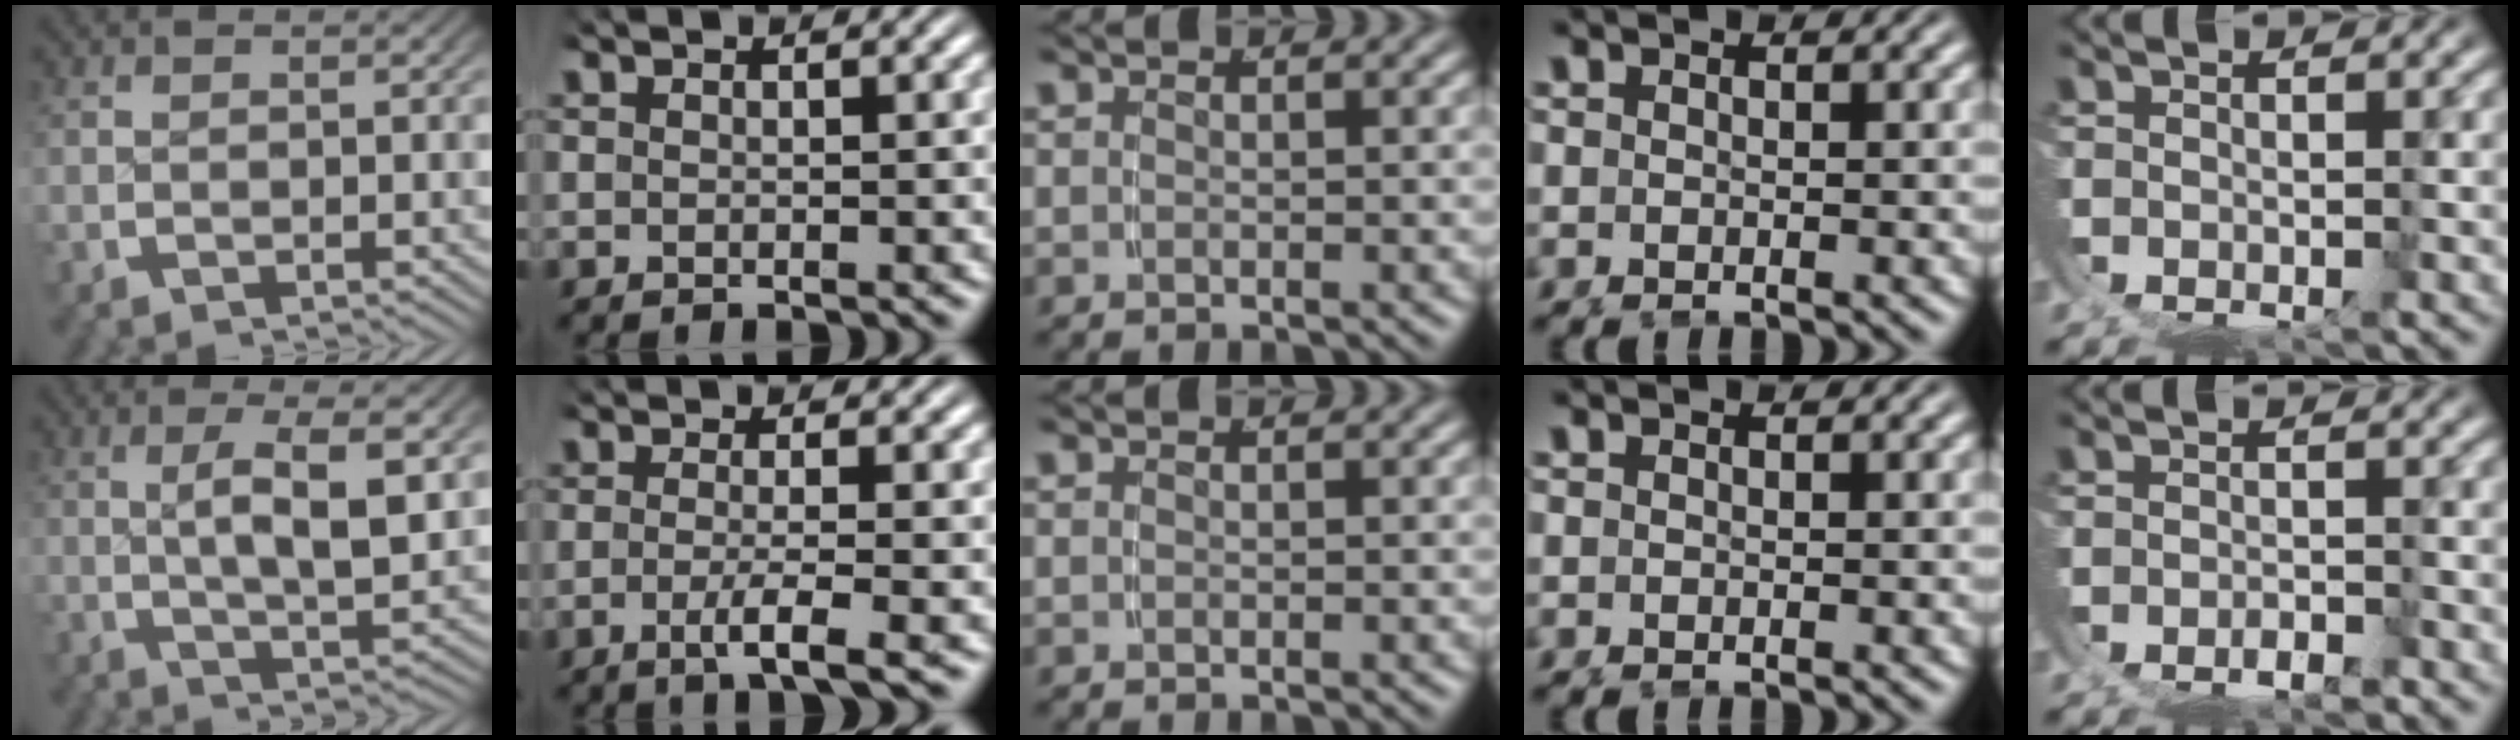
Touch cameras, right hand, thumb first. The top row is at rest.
{"thumb": {"total": 5.7, "force": [0.9, 1.7, 5.3], "torque": [-0.098, -0.004, 0.019]}, "index": {"total": 3.0, "force": [-1.5, 0.1, 2.6], "torque": [-0.055, -0.015, -0.025]}, "little": {"total": 1.1, "force": [-0.8, -0.6, 0.4], "torque": [0.001, 0.000, -0.013]}}